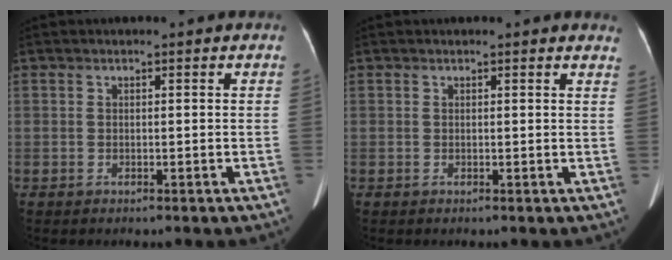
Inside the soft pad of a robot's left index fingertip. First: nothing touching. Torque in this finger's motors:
{"motor_torque": [0.01, -0.04, -0.01, -0.01]}